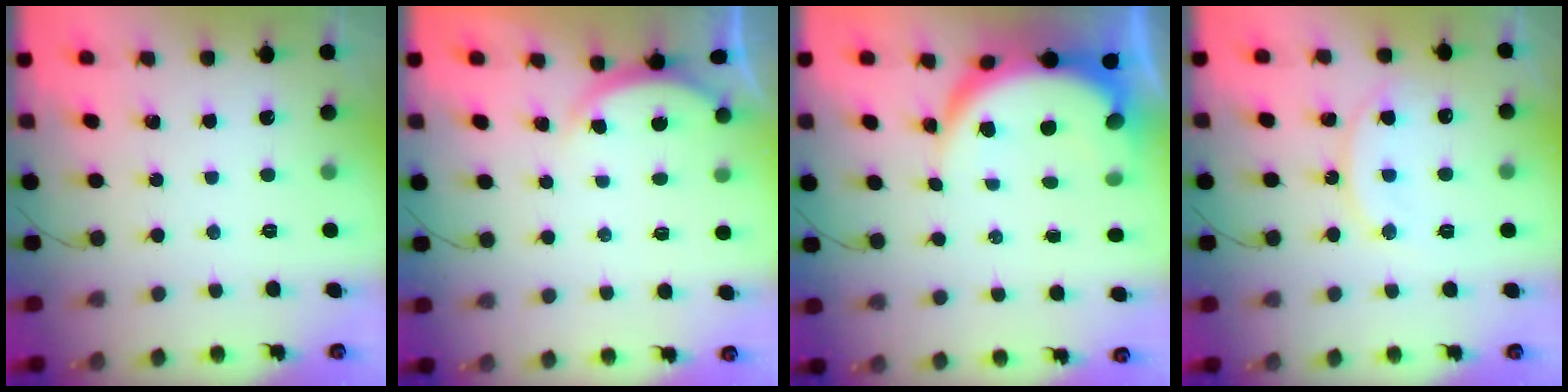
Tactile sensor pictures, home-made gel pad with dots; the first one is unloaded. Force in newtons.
{"total": 2.0, "press": 2.0, "slide": 0.5}
{"total": 8.3, "press": 8.2, "slide": 1.0}
{"total": 10.5, "press": 10.5, "slide": 0.5}